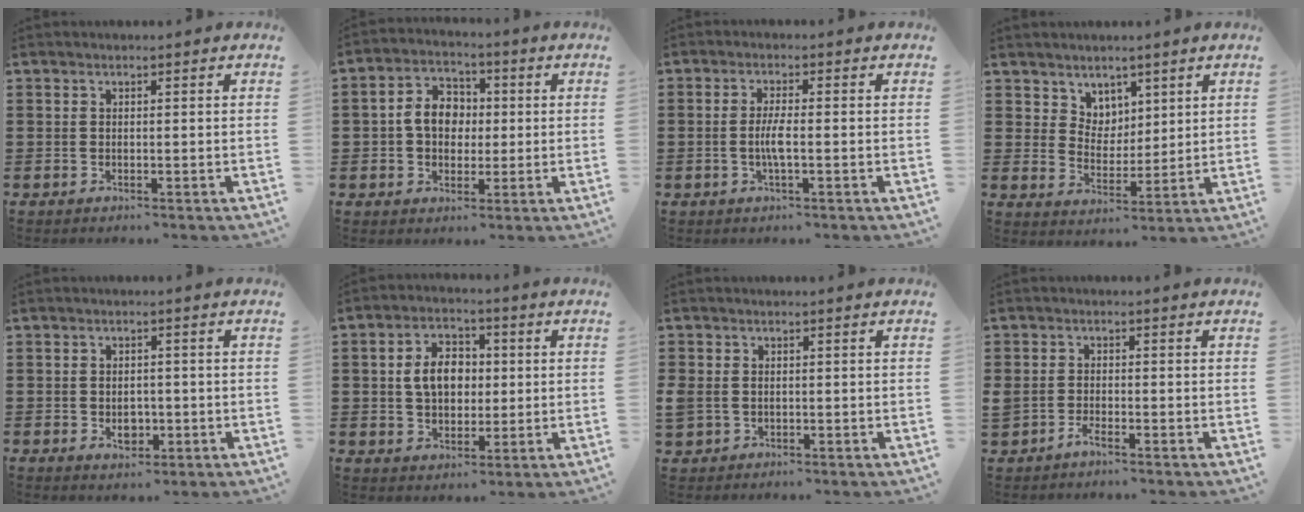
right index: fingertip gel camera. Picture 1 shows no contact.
{"total": 6.4, "force": [0.1, 5.1, 4.0], "torque": [-0.087, 0.012, -0.005]}
{"total": 3.4, "force": [-0.7, 0.6, 3.3], "torque": [-0.074, -0.006, -0.017]}
{"total": 5.3, "force": [3.8, 3.6, -0.3], "torque": [-0.021, -0.001, 0.073]}
{"total": 3.1, "force": [-0.6, 2.2, 2.1], "torque": [-0.035, 0.001, -0.014]}
{"total": 6.6, "force": [0.6, 4.7, 4.5], "torque": [-0.098, 0.014, 0.003]}
{"total": 1.8, "force": [-0.2, 1.5, 0.8], "torque": [-0.030, -0.001, -0.006]}
{"total": 1.7, "force": [-1.2, 0.6, 1.1], "torque": [-0.029, -0.002, -0.027]}